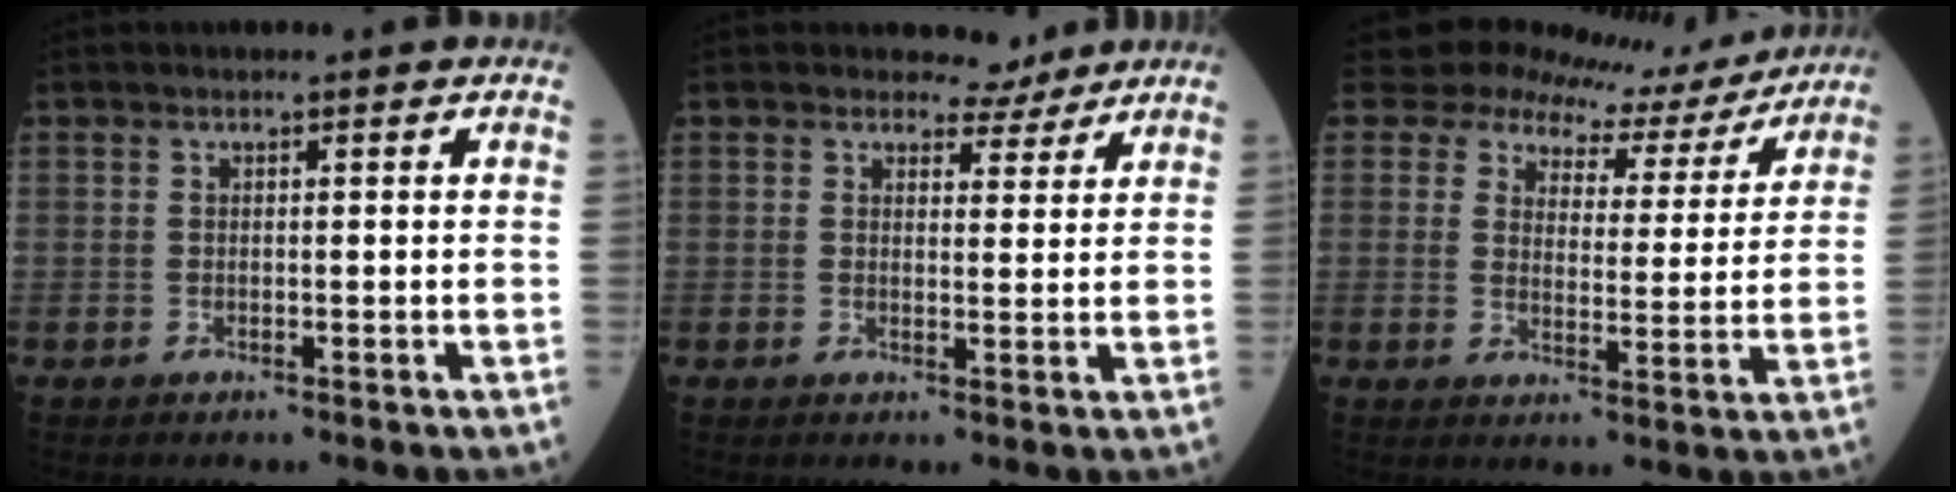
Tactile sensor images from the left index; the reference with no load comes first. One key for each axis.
{"total": 3.3, "fx": 3.1, "fy": 1.3, "fz": 0.1, "tx": -0.001, "ty": -0.005, "tz": 0.037}
{"total": 12.0, "fx": 11.2, "fy": 4.1, "fz": 1.1, "tx": -0.011, "ty": -0.012, "tz": 0.128}